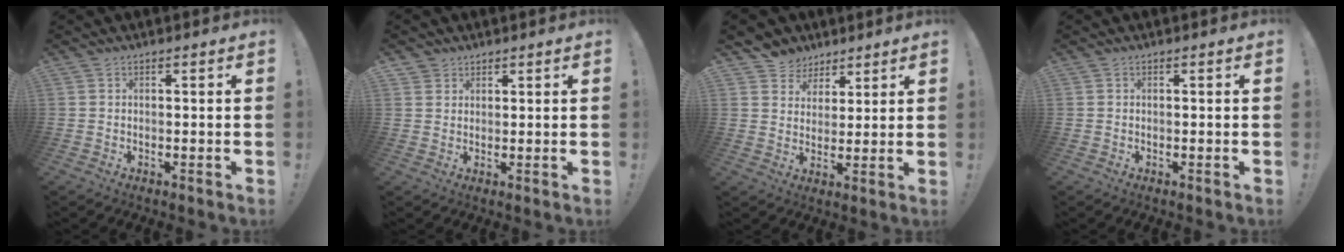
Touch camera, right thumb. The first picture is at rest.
{"total": 2.5, "force": [1.8, 1.7, -0.3], "torque": [-0.002, -0.008, 0.035]}
{"total": 6.4, "force": [3.6, 5.3, 0.2], "torque": [-0.004, -0.028, 0.073]}
{"total": 0.0}